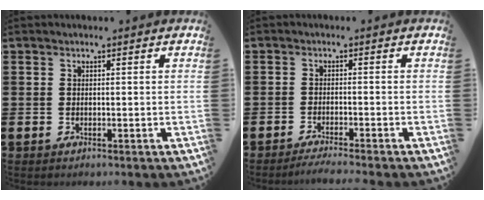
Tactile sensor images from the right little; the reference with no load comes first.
{"total": 1.6, "force": [-1.4, -0.2, 0.7], "torque": [-0.010, 0.001, -0.026]}